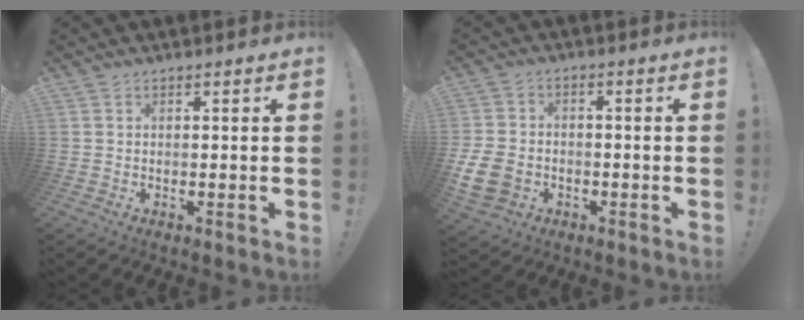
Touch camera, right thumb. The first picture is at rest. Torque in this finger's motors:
{"motor_torque": [-0.05, 0.03, -0.01, 0.01, 0.06]}